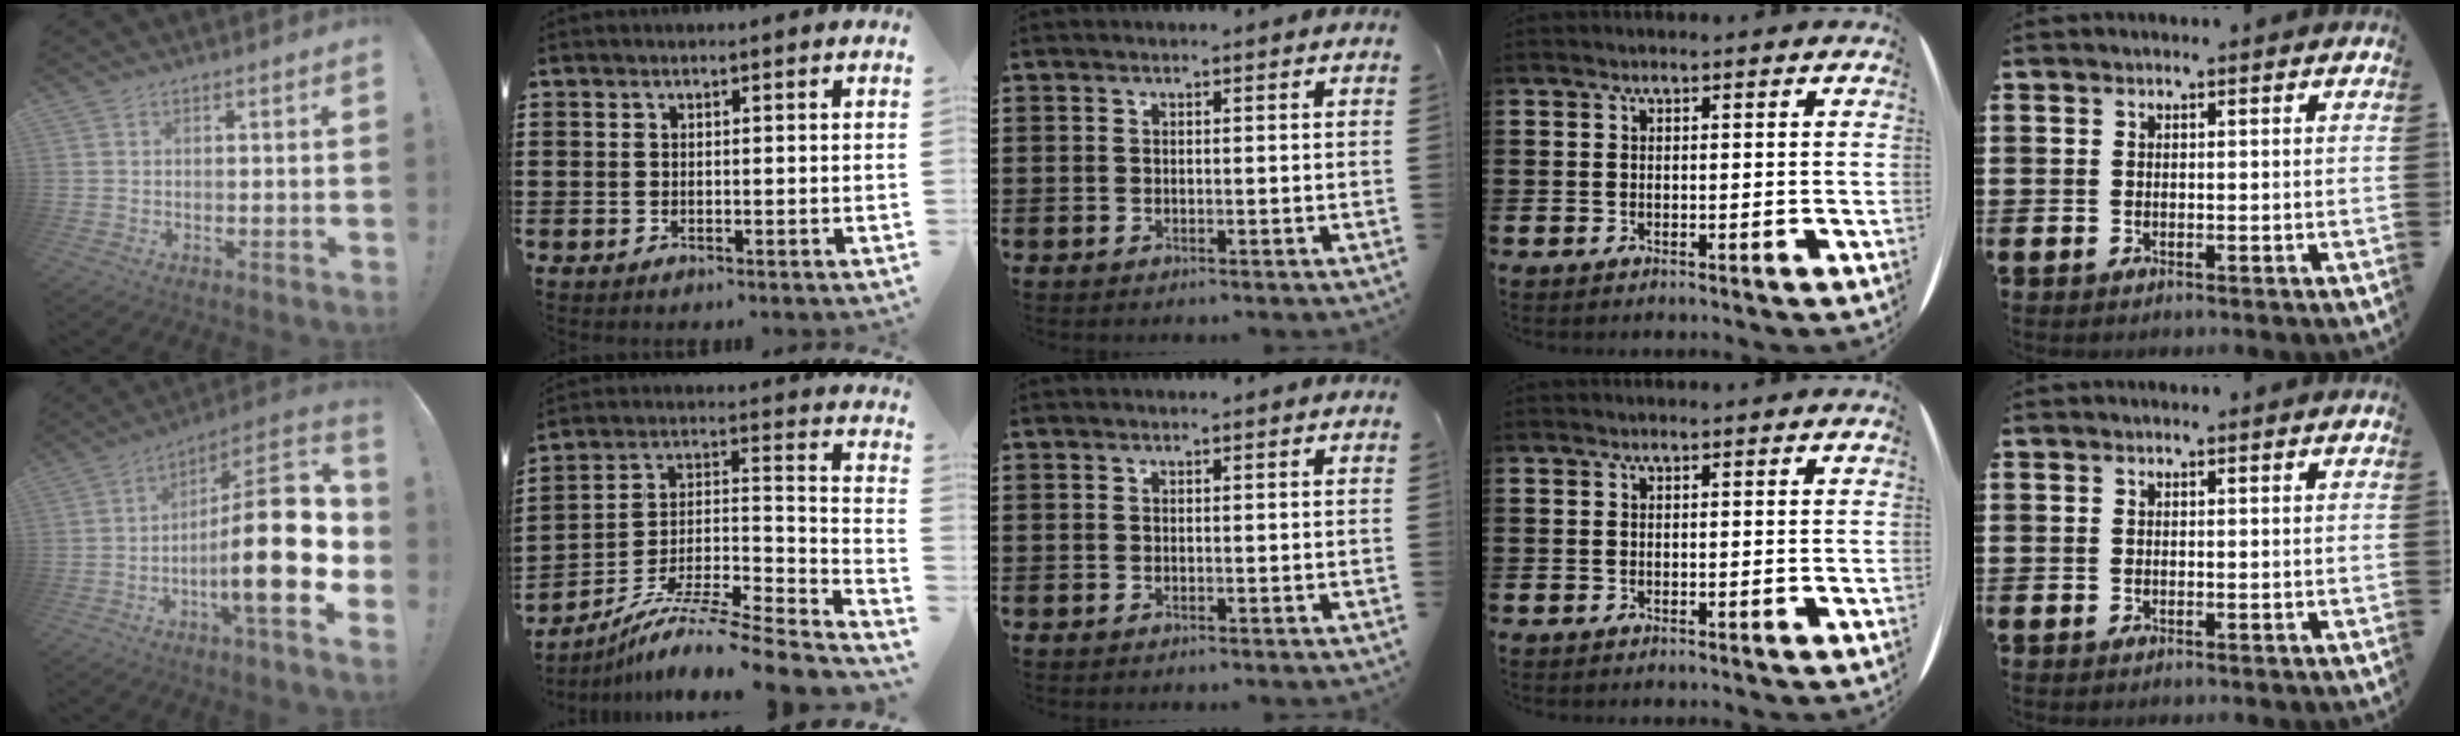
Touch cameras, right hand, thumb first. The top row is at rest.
{"thumb": {"total": 25.0, "force": [-3.9, 6.1, 23.9], "torque": [-0.389, 0.019, -0.062]}, "index": {"total": 7.1, "force": [-5.4, 1.0, 4.4], "torque": [-0.074, -0.007, -0.109]}}